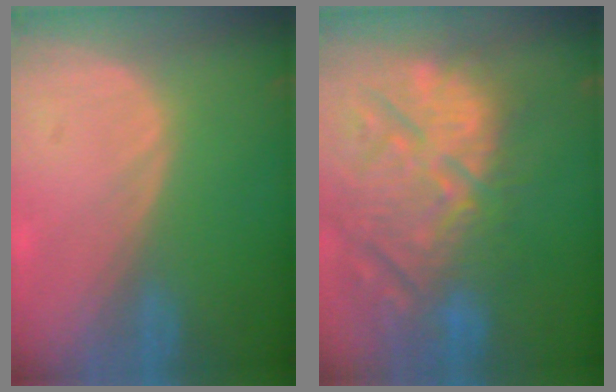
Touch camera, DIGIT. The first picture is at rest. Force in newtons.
{"total": 14.9, "press": 12.8, "slide": 7.7}